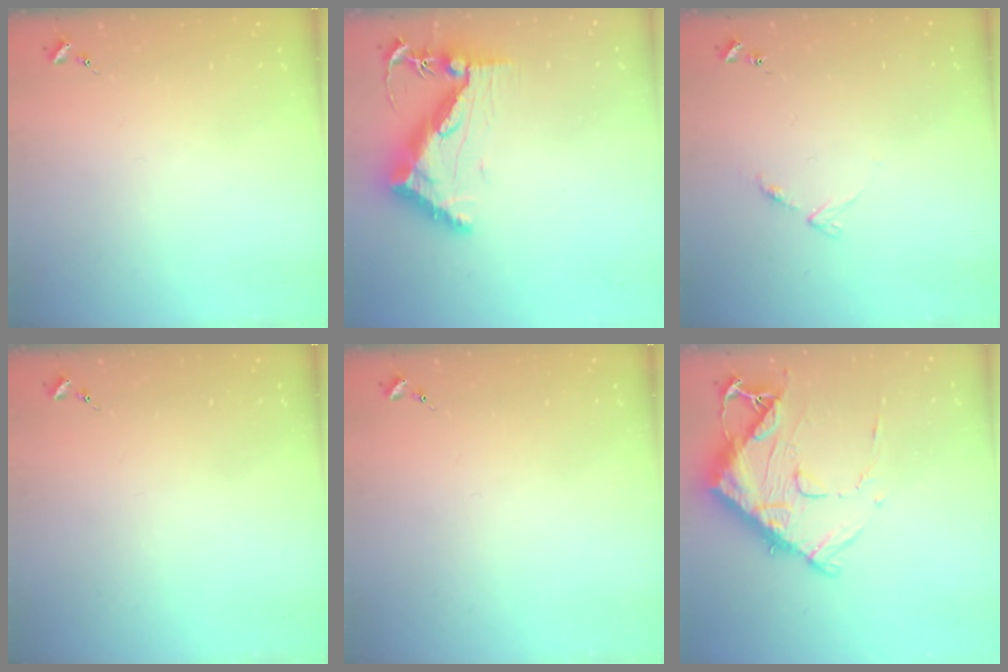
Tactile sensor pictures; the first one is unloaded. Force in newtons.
{"total": 13.5, "press": 13.4, "slide": 1.2}
{"total": 5.9, "press": 5.9, "slide": 0.7}
{"total": 0.0}
{"total": 0.0}
{"total": 15.6, "press": 15.6, "slide": 1.1}